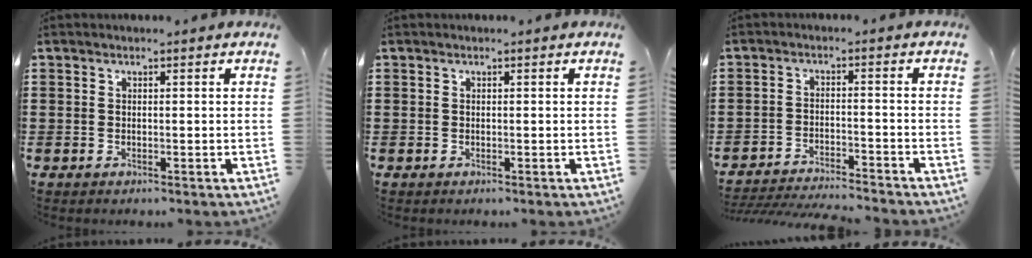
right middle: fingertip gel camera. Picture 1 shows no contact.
{"total": 0.0}
{"total": 3.9, "force": [-3.9, -0.1, 0.5], "torque": [-0.020, -0.004, -0.084]}